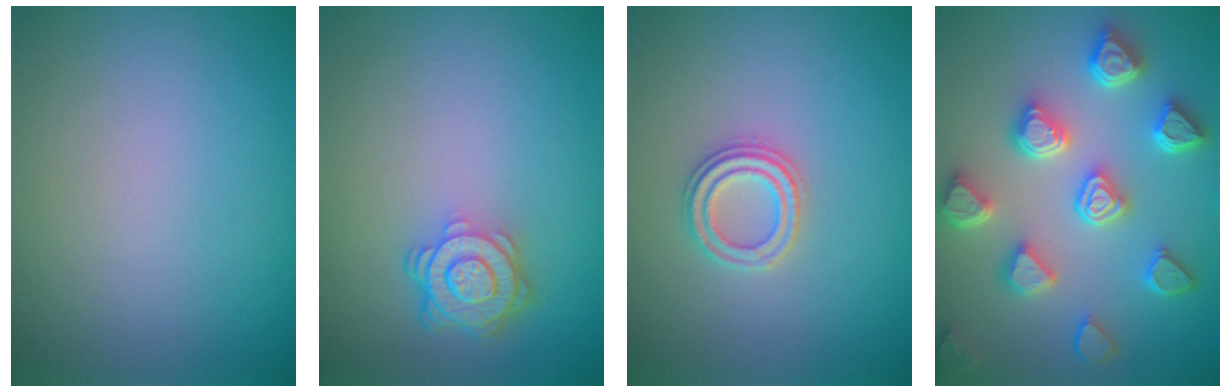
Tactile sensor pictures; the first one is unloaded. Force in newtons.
{"total": 4.4, "press": 3.5, "slide": 2.6}
{"total": 2.3, "press": 2.3, "slide": 0.2}
{"total": 6.9, "press": 5.7, "slide": 3.9}